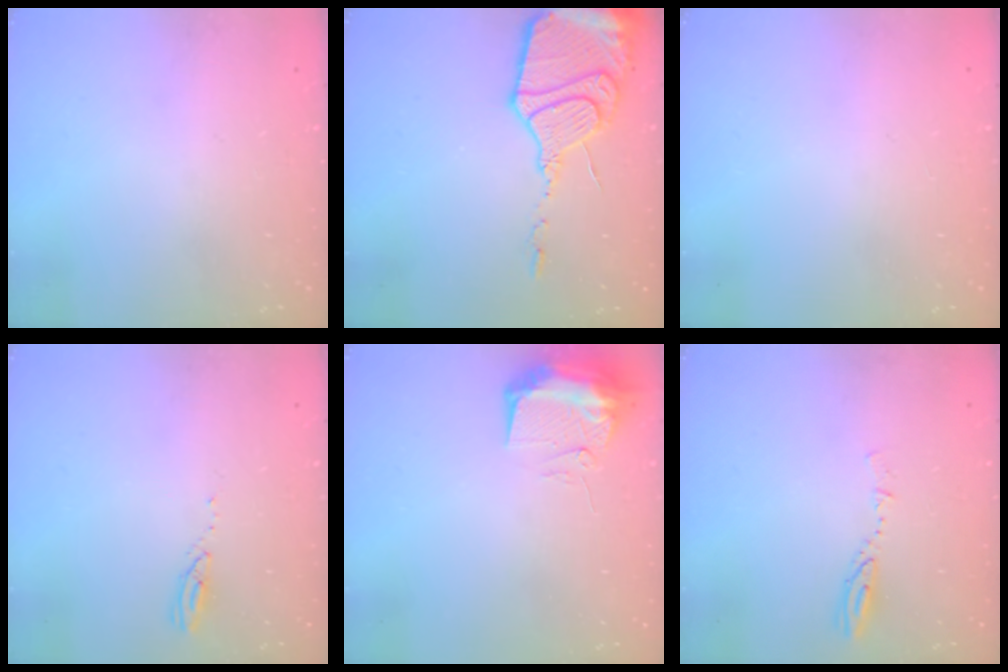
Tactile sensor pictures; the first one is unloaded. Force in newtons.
{"total": 19.2, "press": 19.1, "slide": 1.6}
{"total": 0.0}
{"total": 3.1, "press": 3.1, "slide": 0.3}
{"total": 9.8, "press": 9.7, "slide": 1.2}
{"total": 4.0, "press": 4.0, "slide": 0.3}